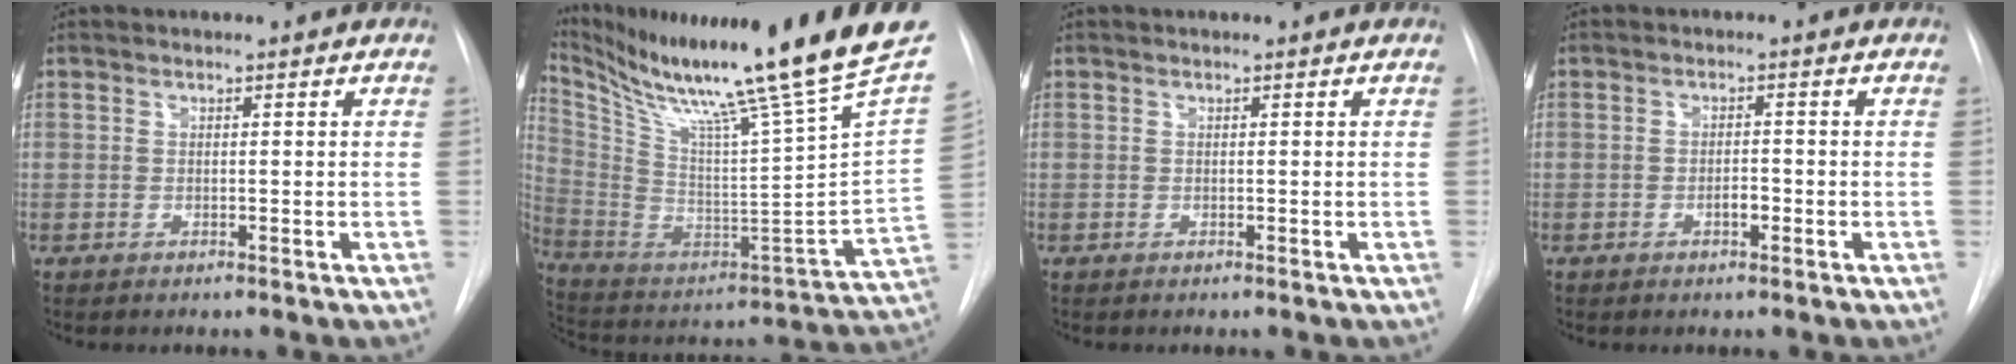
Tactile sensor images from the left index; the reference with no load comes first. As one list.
[{"total": 31.7, "force": [24.2, -1.2, 20.4], "torque": [-0.368, -0.081, 0.371]}, {"total": 0.0}, {"total": 1.8, "force": [-0.7, 0.7, 1.4], "torque": [-0.023, 0.002, -0.012]}]